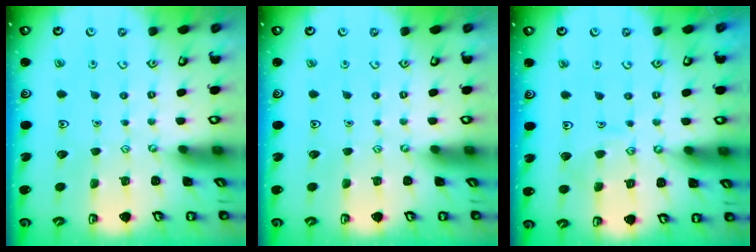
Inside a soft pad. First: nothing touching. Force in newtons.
{"total": 0.0}
{"total": 7.1, "press": 7.1, "slide": 0.6}